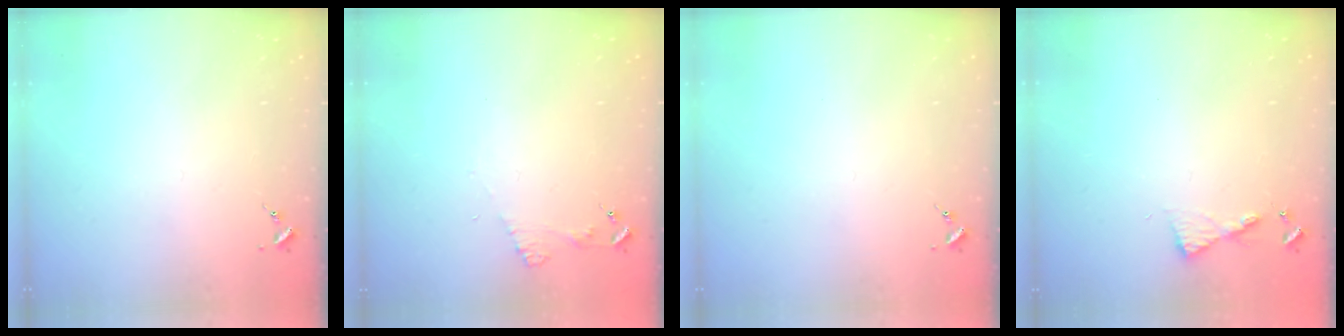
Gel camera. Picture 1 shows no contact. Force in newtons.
{"total": 5.5, "press": 5.5, "slide": 0.6}
{"total": 0.0}
{"total": 5.3, "press": 5.3, "slide": 0.5}